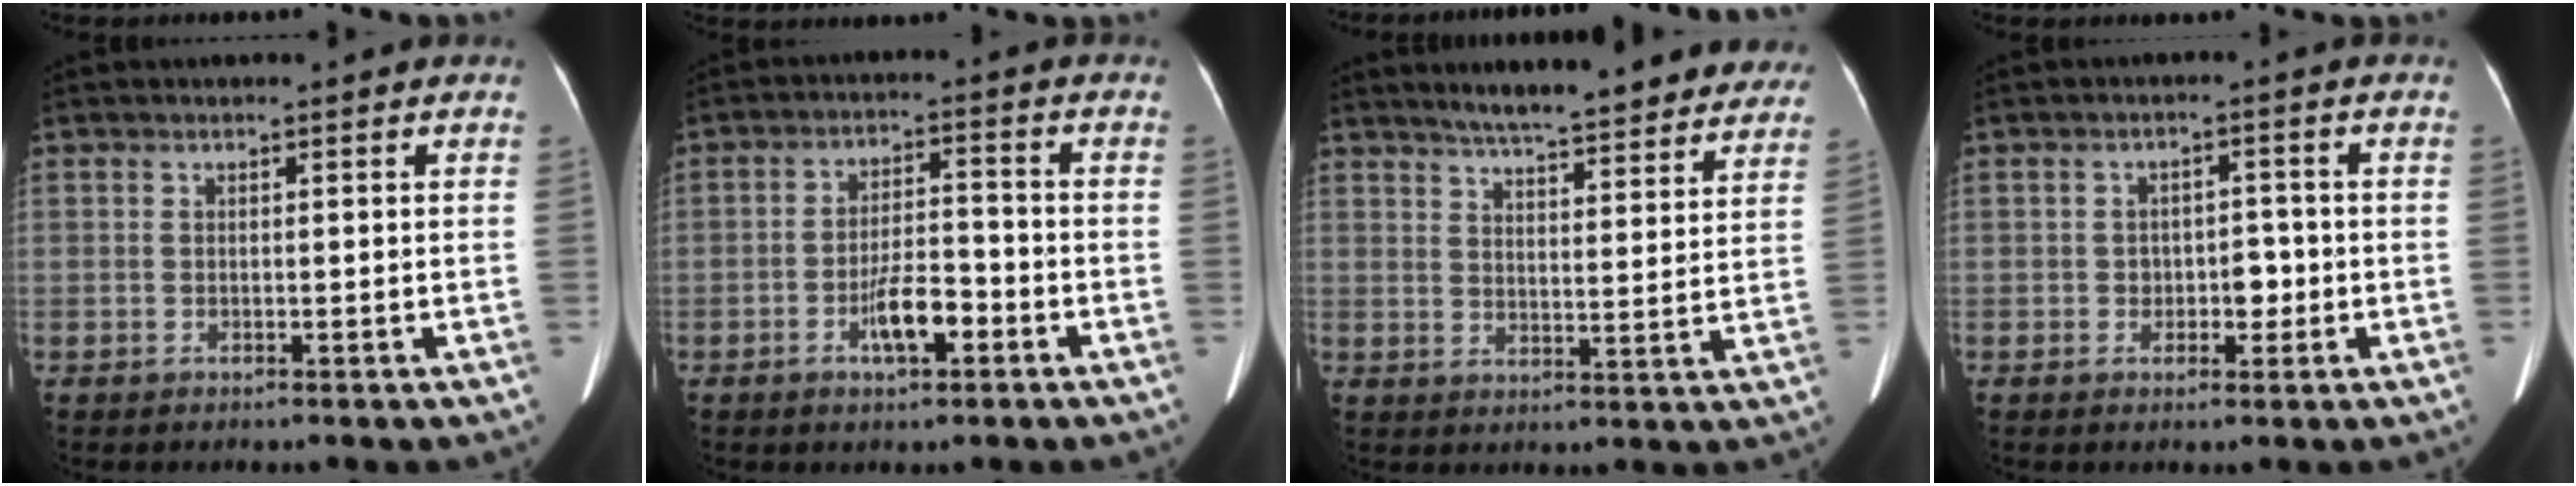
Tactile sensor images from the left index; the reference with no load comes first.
{"total": 6.0, "force": [-2.8, 1.8, 5.0], "torque": [-0.098, 0.005, -0.047]}
{"total": 19.2, "force": [16.9, 3.0, 8.6], "torque": [-0.110, 0.001, 0.210]}
{"total": 3.3, "force": [-0.7, 2.1, 2.4], "torque": [-0.029, 0.010, -0.006]}